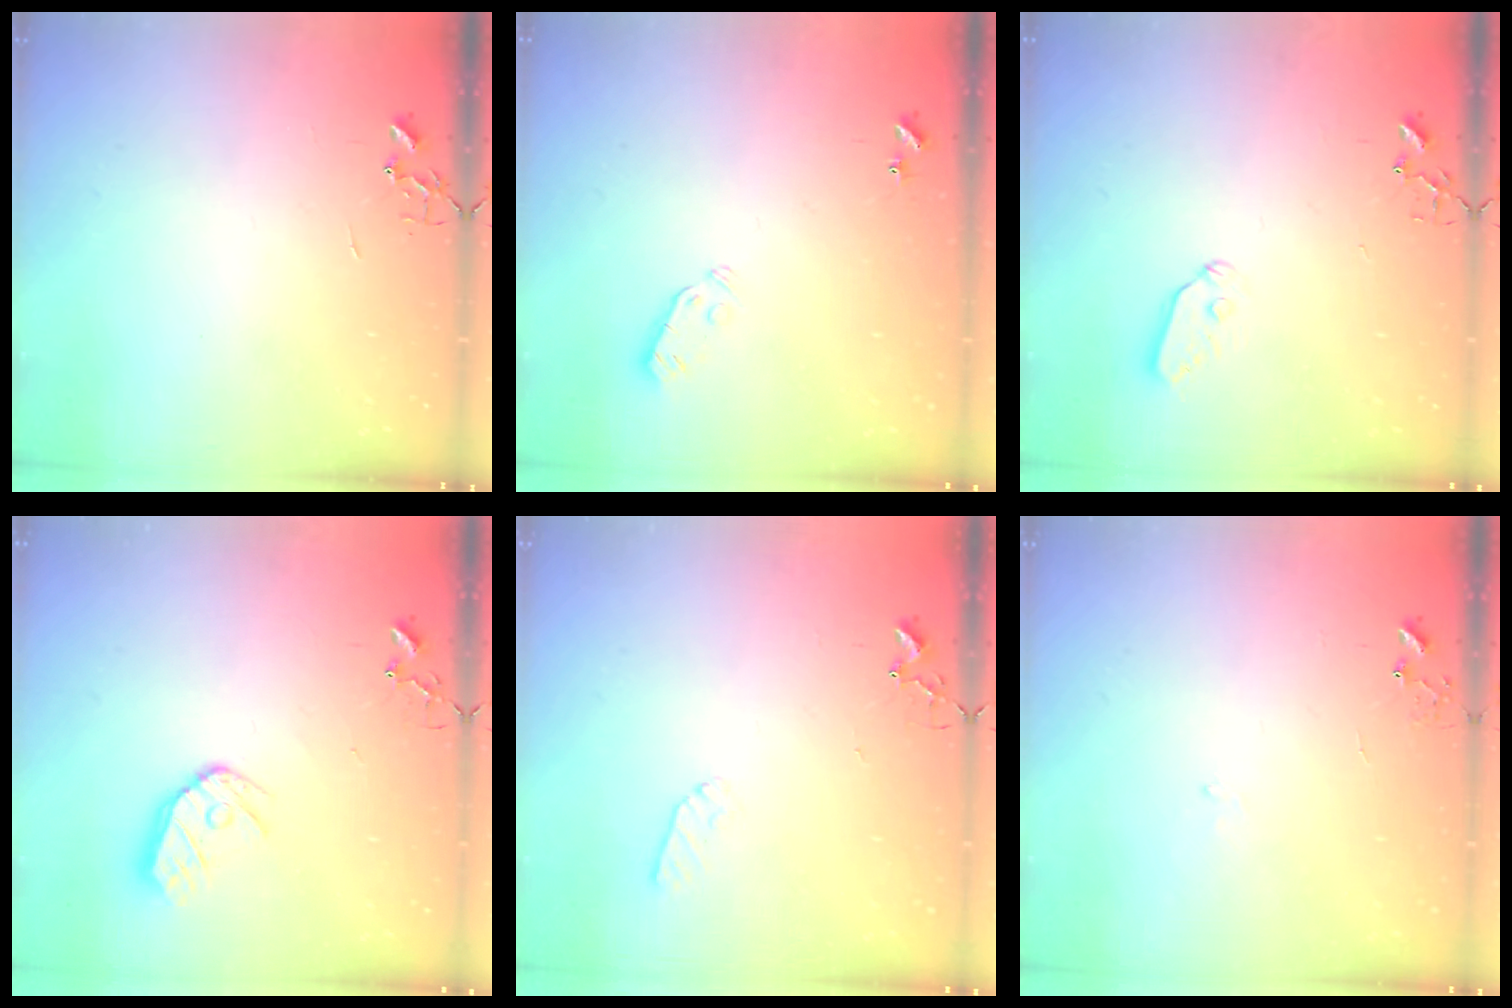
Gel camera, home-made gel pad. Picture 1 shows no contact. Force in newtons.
{"total": 3.8, "press": 3.7, "slide": 0.8}
{"total": 6.0, "press": 6.0, "slide": 0.2}
{"total": 10.8, "press": 10.8, "slide": 0.9}
{"total": 6.6, "press": 6.5, "slide": 0.7}
{"total": 5.8, "press": 5.8, "slide": 0.7}